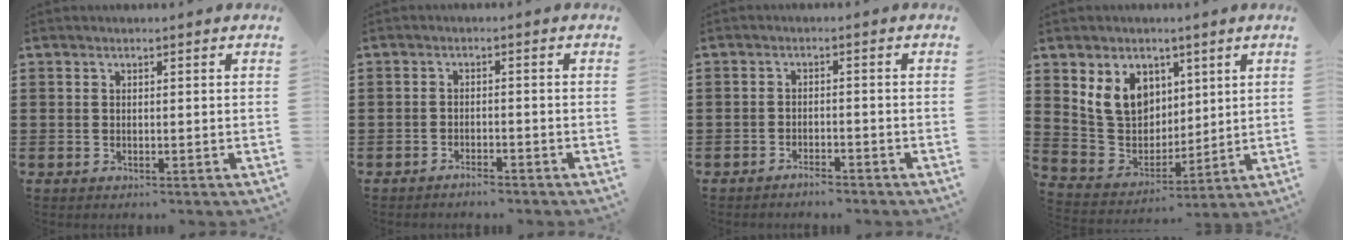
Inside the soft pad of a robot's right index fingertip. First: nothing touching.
{"total": 1.6, "force": [-1.6, 0.2, 0.4], "torque": [-0.012, 0.001, -0.032]}
{"total": 2.0, "force": [-1.9, 0.2, 0.4], "torque": [-0.012, 0.001, -0.039]}
{"total": 9.2, "force": [4.1, 7.5, 3.4], "torque": [-0.101, 0.003, 0.082]}